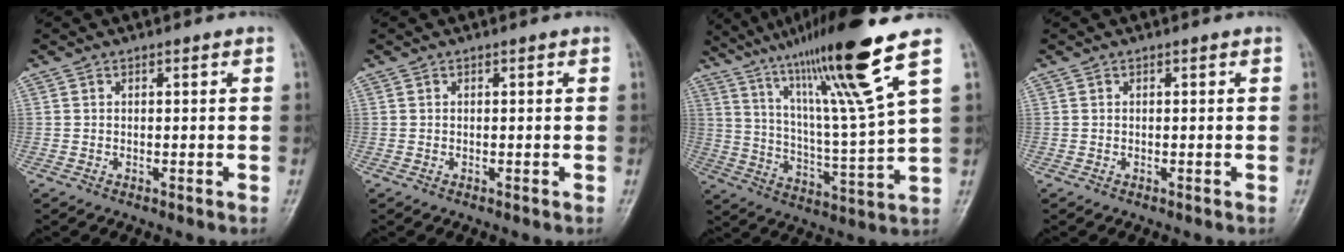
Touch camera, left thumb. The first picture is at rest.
{"total": 0.0}
{"total": 20.4, "force": [12.3, 0.6, 16.3], "torque": [-0.264, -0.053, 0.210]}
{"total": 0.0}